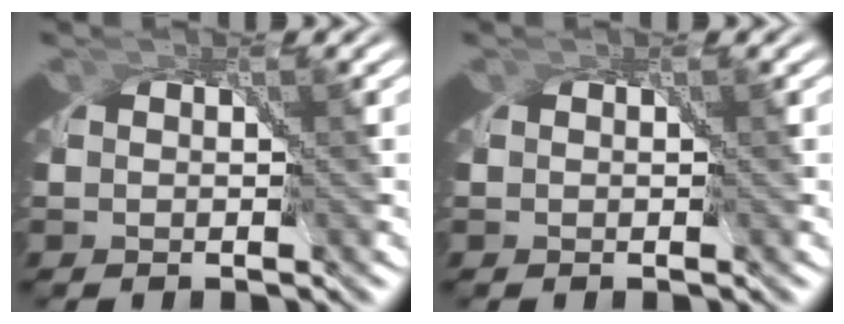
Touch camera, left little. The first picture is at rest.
{"total": 0.0}